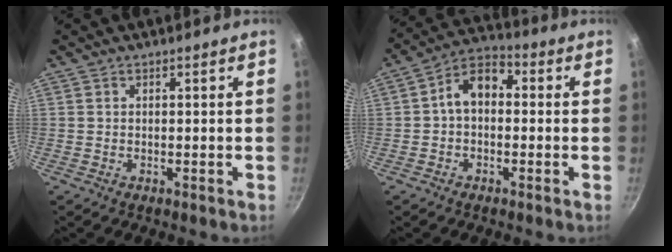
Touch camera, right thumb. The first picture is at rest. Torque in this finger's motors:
{"motor_torque": [1.08, 1.65, 0.76, 0.10, 0.07]}